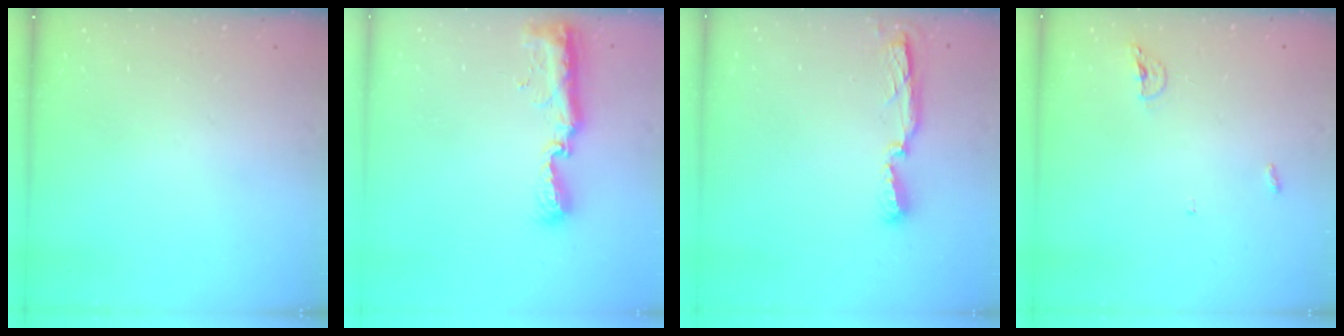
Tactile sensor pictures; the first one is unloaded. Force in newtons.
{"total": 9.4, "press": 9.4, "slide": 0.8}
{"total": 9.5, "press": 7.8, "slide": 5.5}
{"total": 3.9, "press": 3.8, "slide": 0.8}